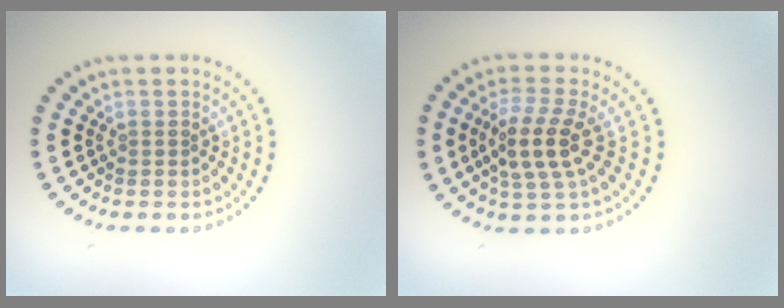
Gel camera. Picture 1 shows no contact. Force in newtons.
{"total": 3.9, "press": 3.5, "slide": 1.8}